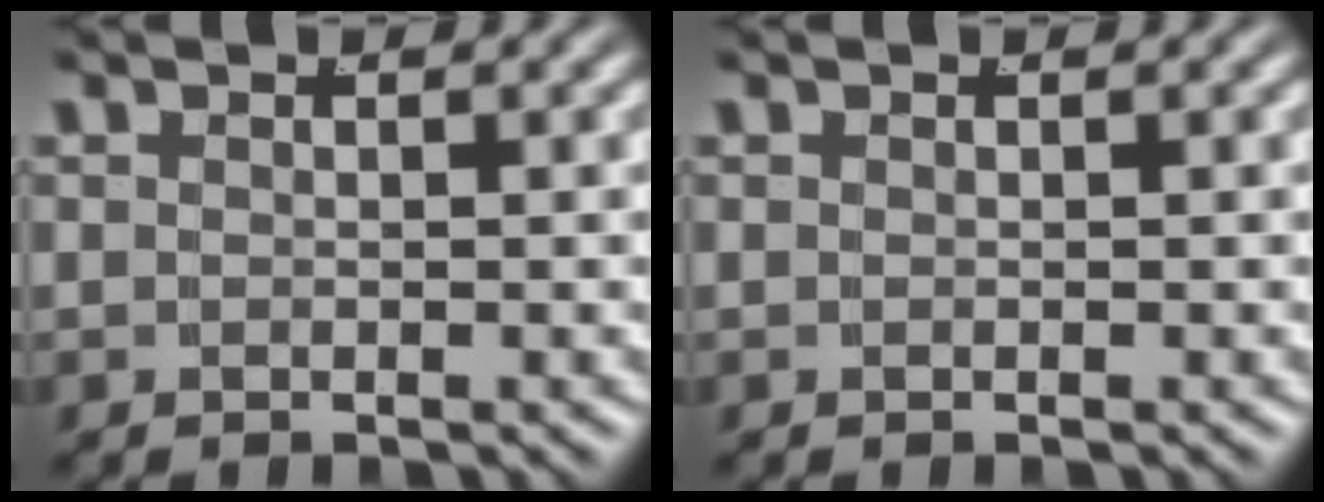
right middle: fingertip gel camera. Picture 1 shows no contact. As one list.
[{"total": 0.0}]